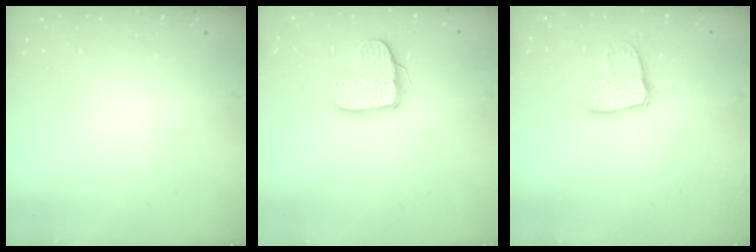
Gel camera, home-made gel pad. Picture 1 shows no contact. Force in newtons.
{"total": 11.5, "press": 11.5, "slide": 0.6}
{"total": 11.4, "press": 11.4, "slide": 1.0}